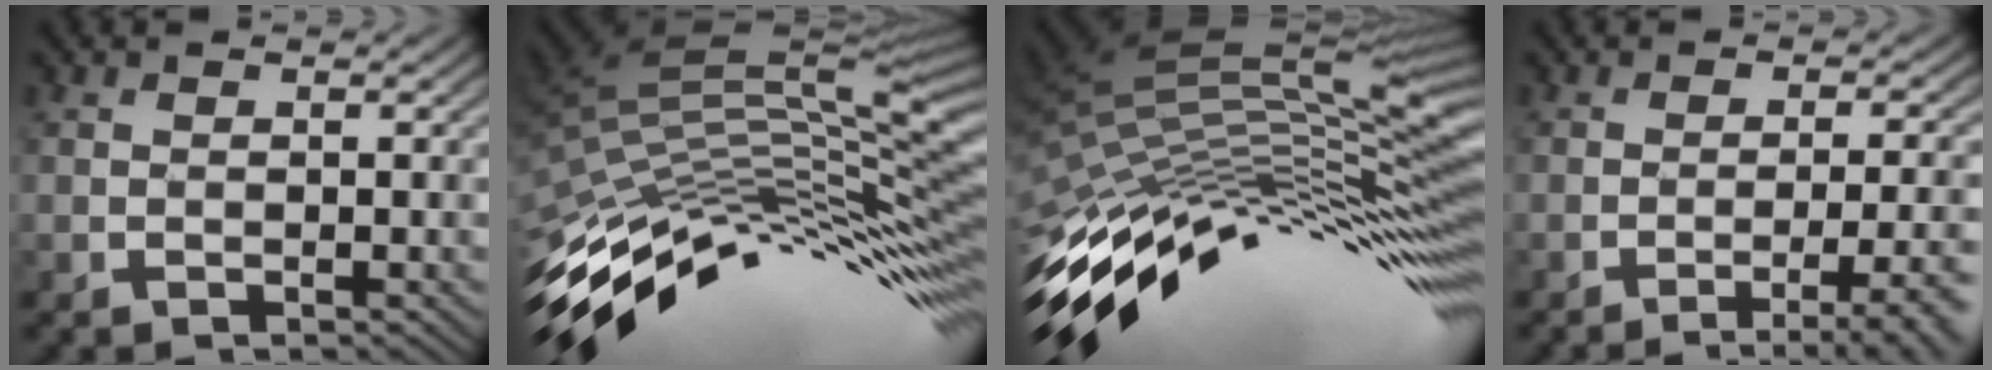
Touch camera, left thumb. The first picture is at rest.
{"total": 14.2, "force": [-5.0, 4.6, 12.5], "torque": [-0.249, 0.009, -0.089]}
{"total": 15.9, "force": [-5.1, 4.7, 14.3], "torque": [-0.280, 0.007, -0.090]}
{"total": 7.9, "force": [-4.1, 1.7, 6.5], "torque": [-0.094, 0.006, -0.050]}